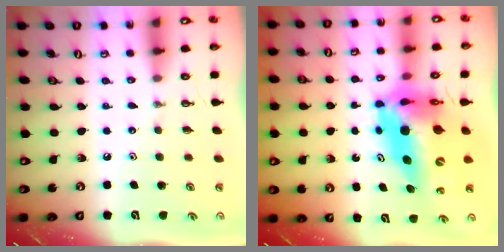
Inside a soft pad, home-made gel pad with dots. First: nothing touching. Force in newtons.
{"total": 19.6, "press": 19.5, "slide": 2.0}